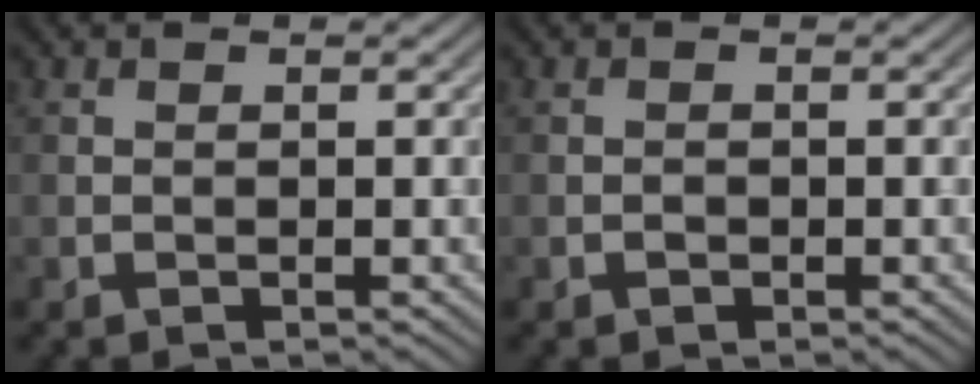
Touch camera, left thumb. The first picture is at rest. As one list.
[{"total": 0.8, "force": [-0.4, 0.6, 0.3], "torque": [-0.004, -0.001, -0.008]}]